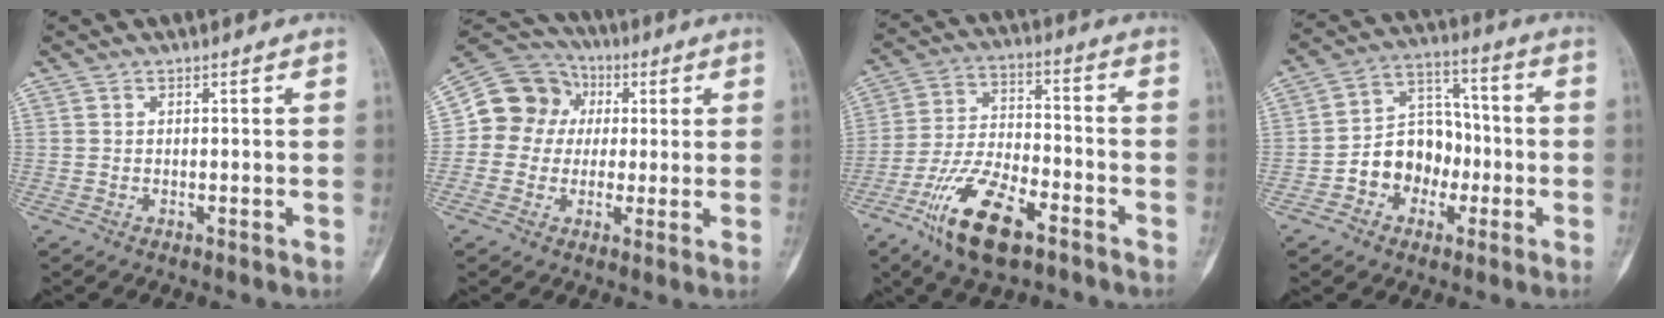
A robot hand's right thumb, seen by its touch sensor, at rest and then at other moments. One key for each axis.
{"total": 12.9, "fx": 1.2, "fy": 11.9, "fz": 4.7, "tx": -0.052, "ty": 0.031, "tz": 0.014}
{"total": 15.5, "fx": -9.0, "fy": 6.5, "fz": 10.8, "tx": -0.194, "ty": 0.046, "tz": -0.166}
{"total": 12.0, "fx": -3.4, "fy": 9.6, "fz": 6.3, "tx": -0.054, "ty": 0.054, "tz": -0.063}